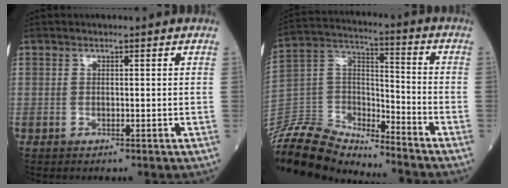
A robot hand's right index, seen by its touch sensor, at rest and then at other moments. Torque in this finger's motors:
{"motor_torque": [0.64, -1.36, 0.48, 0.09]}